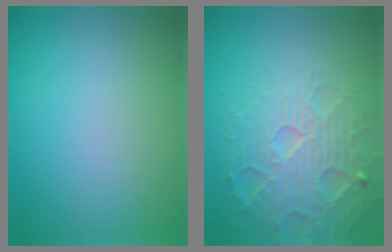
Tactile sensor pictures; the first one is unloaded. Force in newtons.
{"total": 4.9, "press": 4.8, "slide": 1.0}